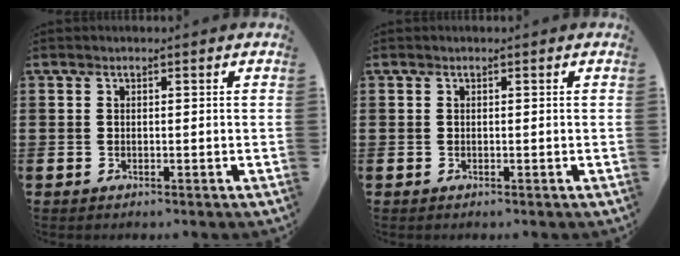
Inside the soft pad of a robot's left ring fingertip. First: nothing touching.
{"total": 0.0}